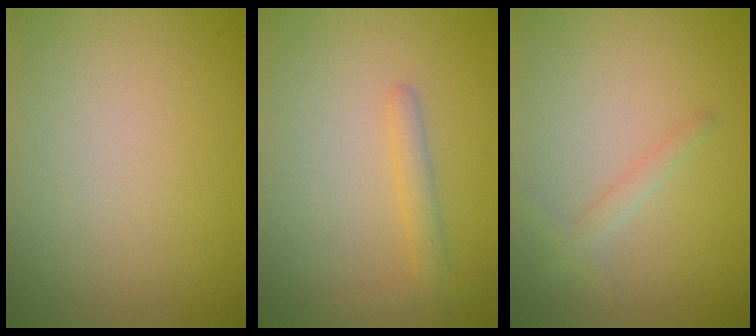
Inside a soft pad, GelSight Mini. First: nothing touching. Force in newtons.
{"total": 2.0, "press": 2.0, "slide": 0.2}
{"total": 1.4, "press": 1.4, "slide": 0.0}